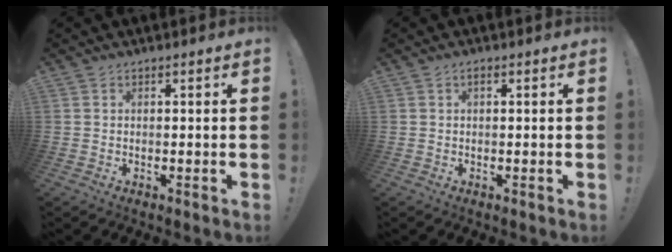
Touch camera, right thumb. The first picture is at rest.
{"total": 0.7, "force": [0.2, 0.3, 0.6], "torque": [-0.008, 0.002, 0.001]}